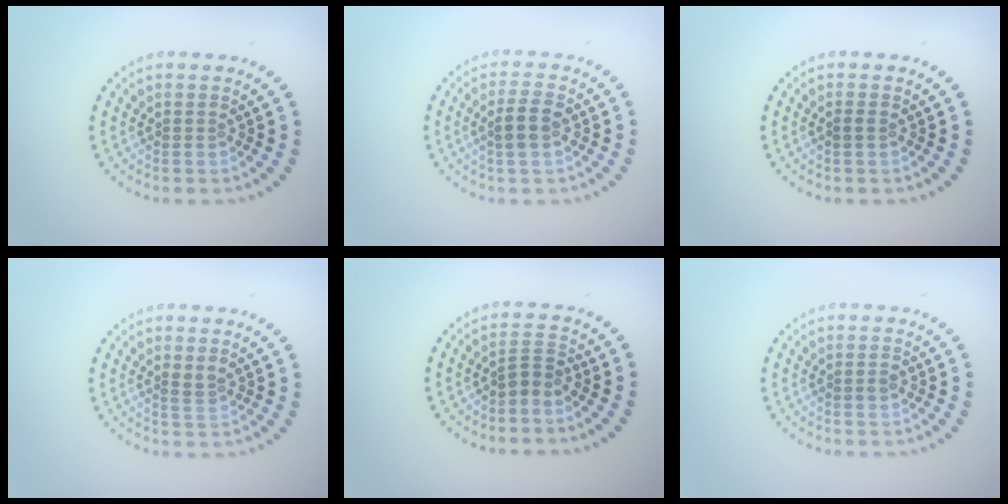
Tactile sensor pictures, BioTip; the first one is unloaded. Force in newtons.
{"total": 2.9, "press": 2.8, "slide": 0.7}
{"total": 0.7, "press": 0.6, "slide": 0.2}
{"total": 1.2, "press": 1.1, "slide": 0.5}
{"total": 1.8, "press": 1.3, "slide": 1.2}
{"total": 0.9, "press": 0.9, "slide": 0.1}